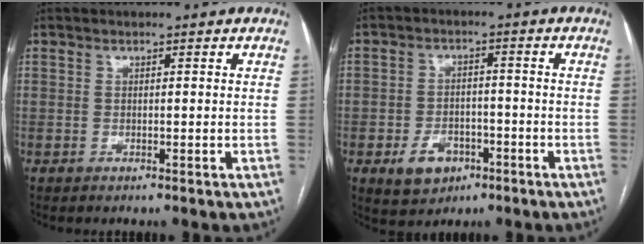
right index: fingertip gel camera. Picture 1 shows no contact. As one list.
[{"total": 6.2, "force": [-2.9, 4.5, 3.1], "torque": [-0.055, 0.005, -0.039]}]